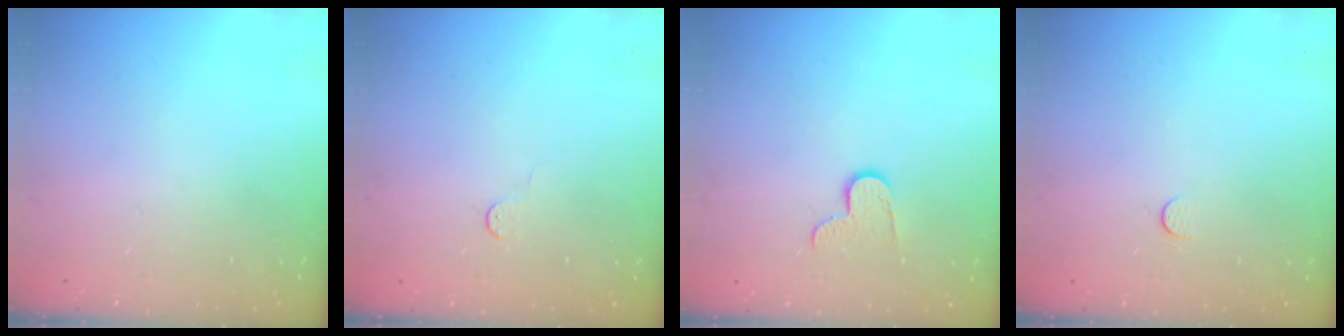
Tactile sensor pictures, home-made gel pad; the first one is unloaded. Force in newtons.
{"total": 2.8, "press": 2.8, "slide": 0.4}
{"total": 7.2, "press": 7.2, "slide": 0.4}
{"total": 3.1, "press": 3.1, "slide": 0.4}